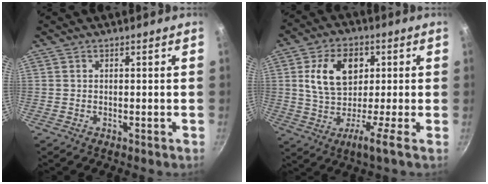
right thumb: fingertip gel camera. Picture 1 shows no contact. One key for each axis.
{"total": 11.0, "fx": 1.3, "fy": 5.8, "fz": 9.2, "tx": -0.153, "ty": 0.020, "tz": 0.004}